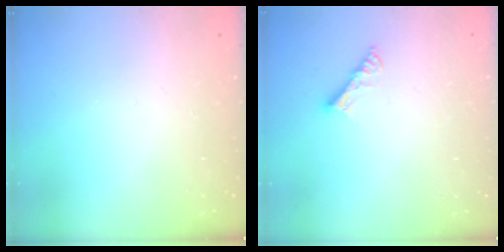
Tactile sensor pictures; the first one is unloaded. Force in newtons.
{"total": 5.4, "press": 5.4, "slide": 0.2}